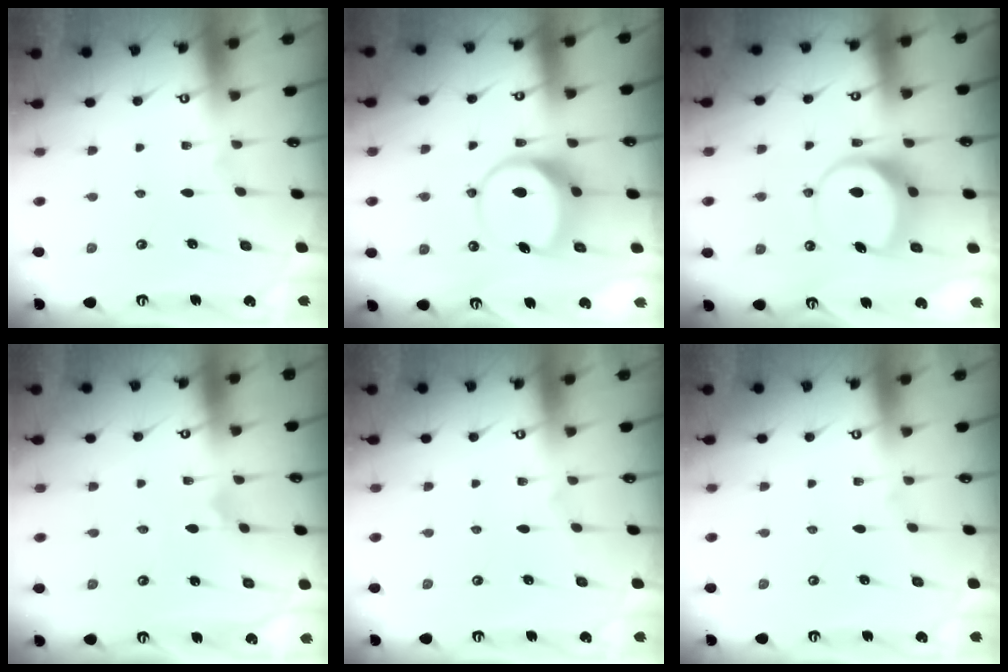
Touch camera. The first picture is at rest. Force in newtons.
{"total": 8.6, "press": 8.5, "slide": 1.4}
{"total": 8.8, "press": 8.7, "slide": 1.5}
{"total": 2.3, "press": 2.3, "slide": 0.0}
{"total": 0.0}
{"total": 0.0}